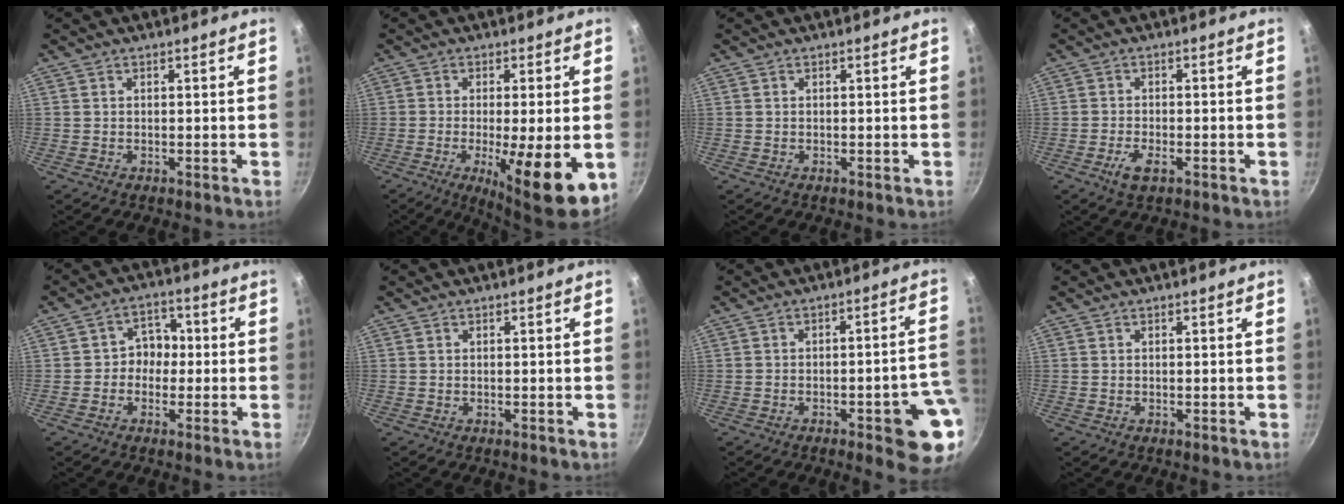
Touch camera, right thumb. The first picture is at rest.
{"total": 13.4, "force": [-3.3, 2.9, 12.6], "torque": [-0.185, -0.008, -0.044]}
{"total": 0.0}
{"total": 4.0, "force": [-1.9, 1.6, 3.1], "torque": [-0.063, 0.007, -0.036]}
{"total": 5.7, "force": [-0.5, 4.9, 2.8], "torque": [0.003, 0.019, -0.020]}
{"total": 0.0}
{"total": 12.2, "force": [-4.3, 3.4, 10.8], "torque": [-0.093, 0.033, -0.050]}
{"total": 0.0}